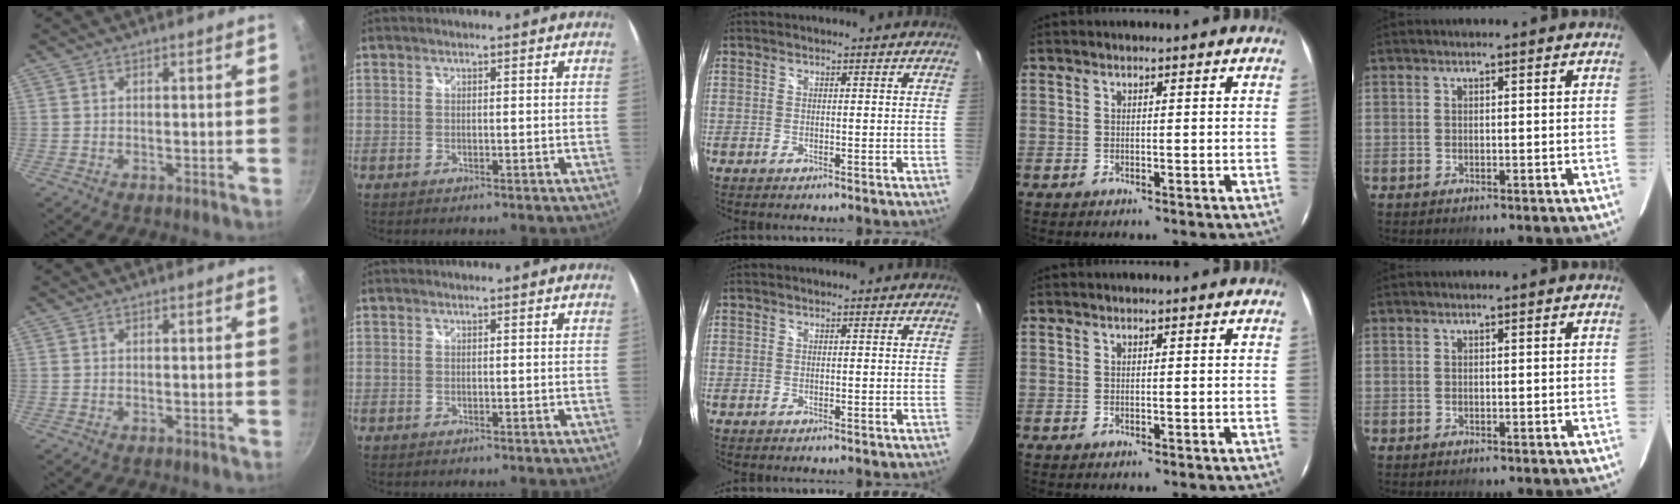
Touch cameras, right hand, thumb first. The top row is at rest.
{}